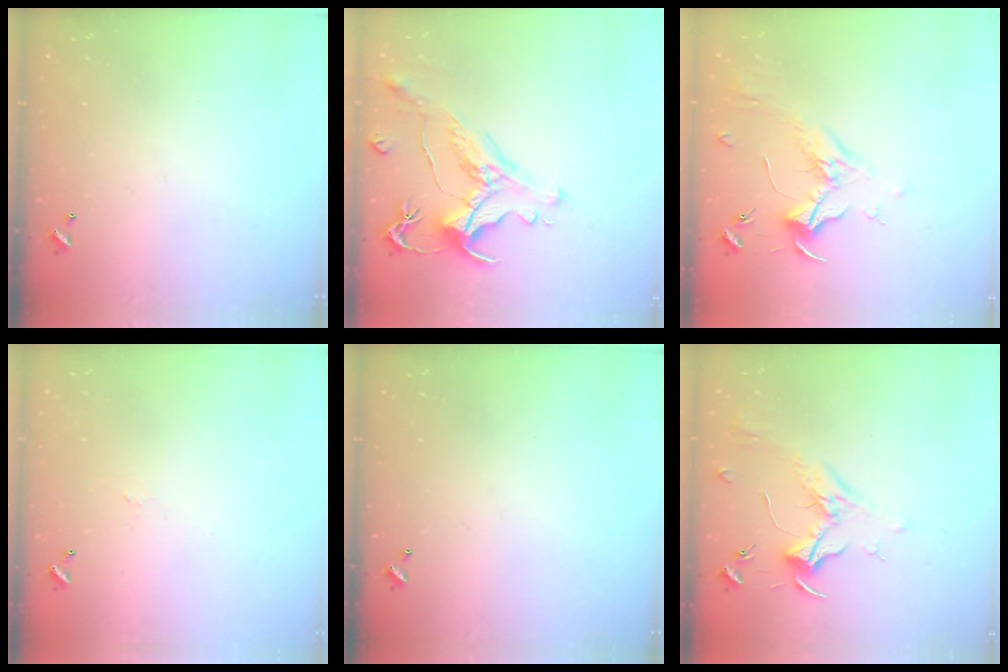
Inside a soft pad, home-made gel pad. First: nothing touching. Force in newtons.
{"total": 1.3, "press": 0.1, "slide": 1.3}
{"total": 1.8, "press": 1.6, "slide": 0.7}
{"total": 1.7, "press": 1.6, "slide": 0.3}
{"total": 0.0}
{"total": 1.9, "press": 1.7, "slide": 0.8}